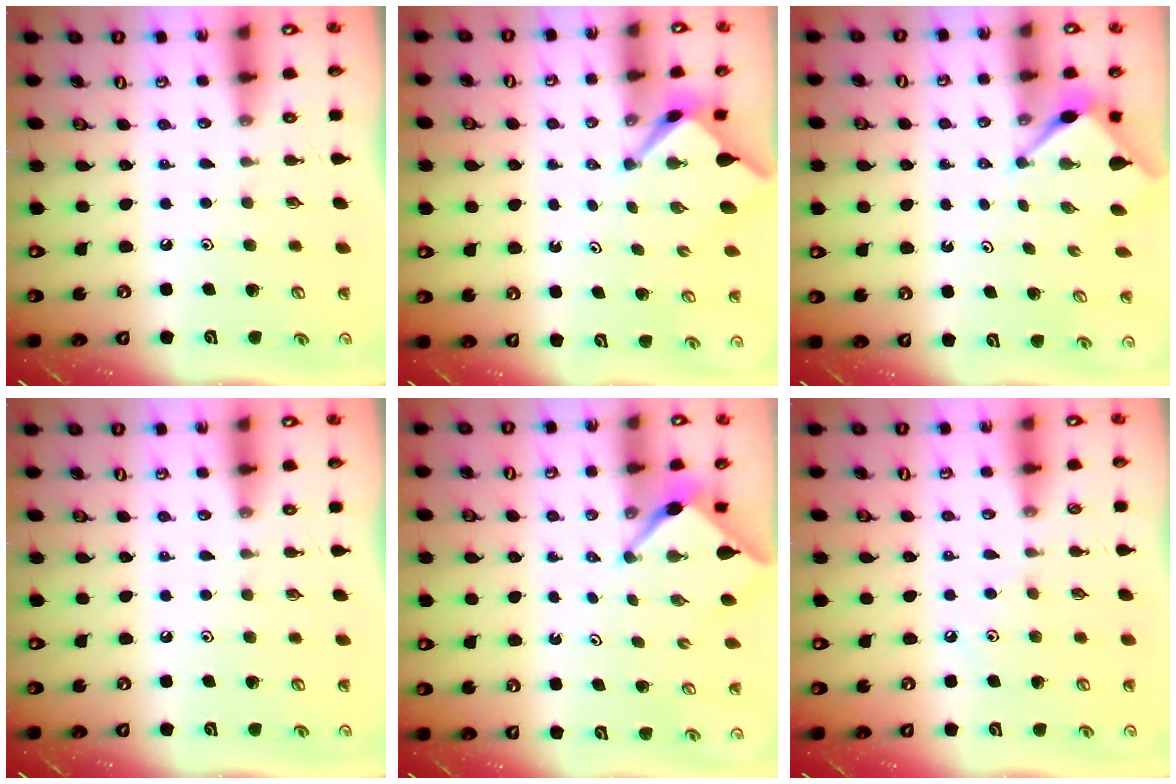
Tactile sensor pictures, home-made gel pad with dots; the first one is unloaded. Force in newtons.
{"total": 2.5, "press": 2.4, "slide": 0.3}
{"total": 2.9, "press": 2.9, "slide": 0.3}
{"total": 0.0}
{"total": 2.4, "press": 2.4, "slide": 0.3}
{"total": 3.9, "press": 3.9, "slide": 0.6}